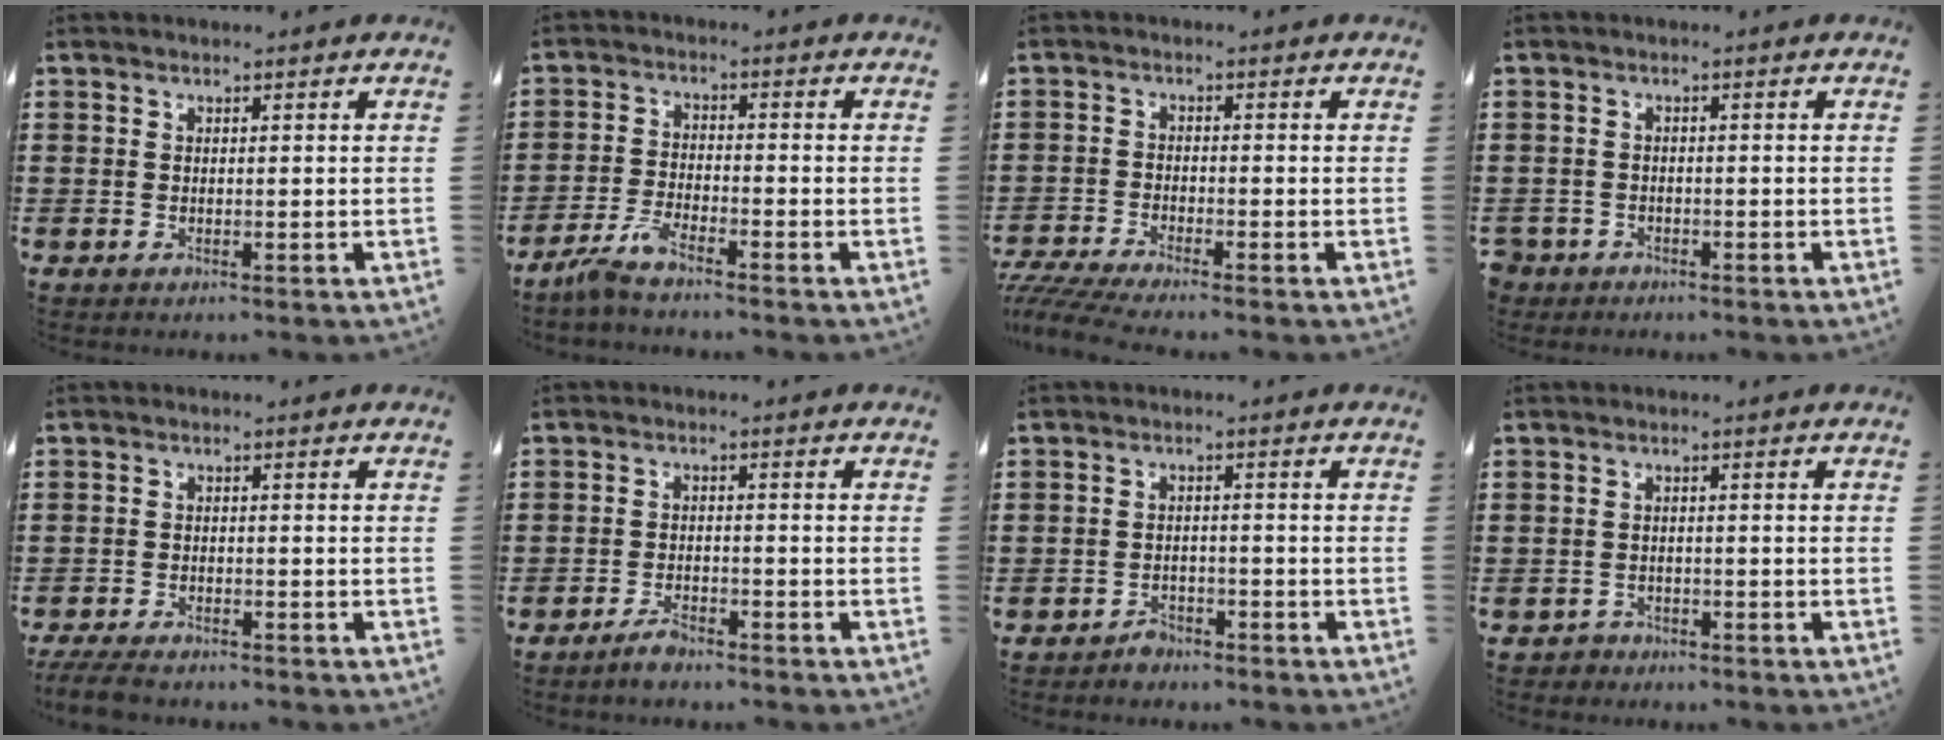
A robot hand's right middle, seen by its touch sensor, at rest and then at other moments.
{"total": 4.2, "force": [-3.5, 0.4, 2.3], "torque": [-0.059, -0.004, -0.072]}
{"total": 3.5, "force": [-3.2, 0.0, 1.4], "torque": [-0.046, -0.016, -0.070]}
{"total": 1.6, "force": [-1.4, 0.8, -0.1], "torque": [-0.011, -0.003, -0.034]}
{"total": 3.0, "force": [-2.7, 0.6, 1.0], "torque": [-0.033, -0.002, -0.060]}
{"total": 2.6, "force": [-2.3, 0.6, 1.0], "torque": [-0.027, 0.003, -0.047]}
{"total": 2.0, "force": [-1.9, 0.8, 0.2], "torque": [-0.011, 0.002, -0.040]}
{"total": 1.2, "force": [-1.1, 0.6, -0.1], "torque": [-0.003, 0.002, -0.025]}